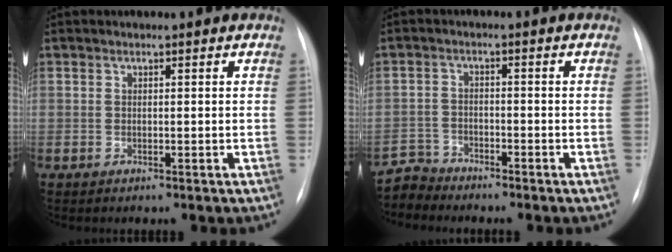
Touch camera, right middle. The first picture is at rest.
{"total": 3.7, "force": [-3.4, 0.4, -1.3], "torque": [0.030, -0.008, -0.066]}